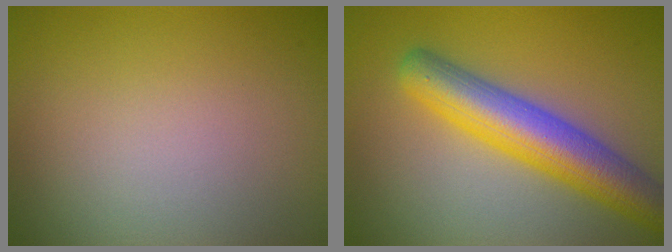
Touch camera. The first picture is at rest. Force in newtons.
{"total": 7.2, "press": 7.2, "slide": 0.3}